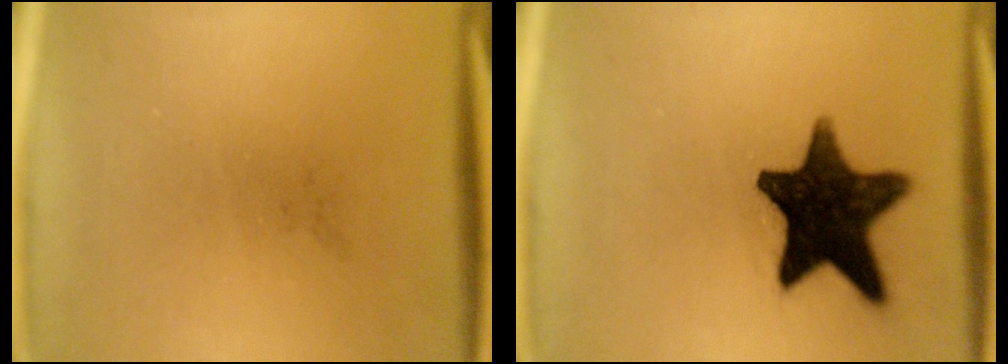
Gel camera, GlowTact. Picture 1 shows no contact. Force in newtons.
{"total": 16.4}